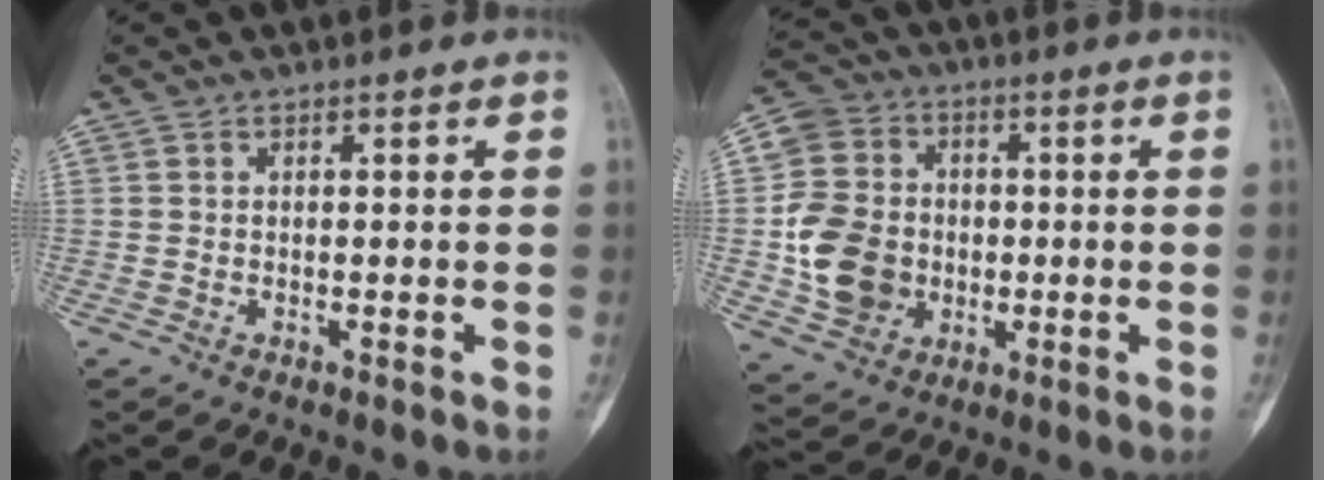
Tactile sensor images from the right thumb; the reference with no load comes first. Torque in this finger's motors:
{"motor_torque": [0.41, 2.11, 0.85, 0.43, 0.04]}